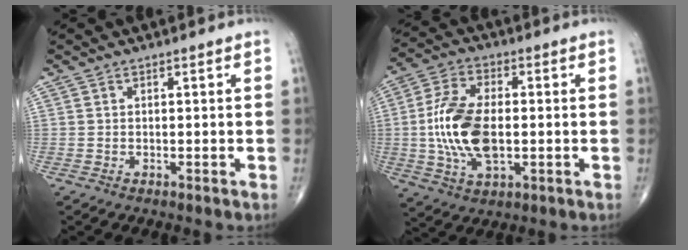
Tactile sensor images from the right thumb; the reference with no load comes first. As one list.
[{"total": 14.2, "force": [-0.7, 7.4, 12.1], "torque": [-0.244, 0.004, -0.013]}]